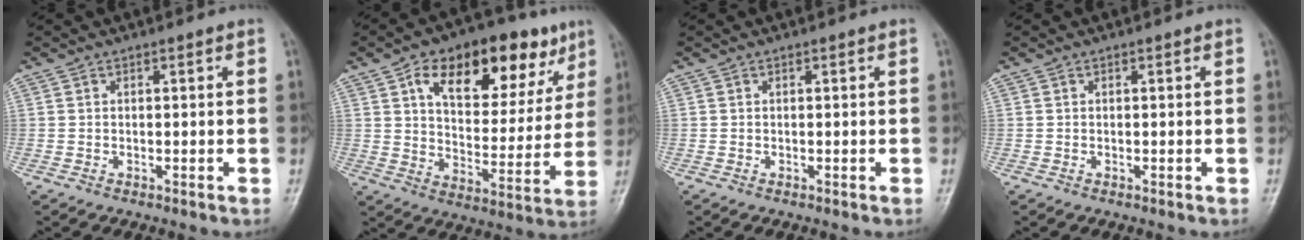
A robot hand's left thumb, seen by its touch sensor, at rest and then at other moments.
{"total": 21.3, "force": [10.7, 11.3, 14.6], "torque": [-0.168, -0.018, 0.165]}
{"total": 0.0}
{"total": 0.0}